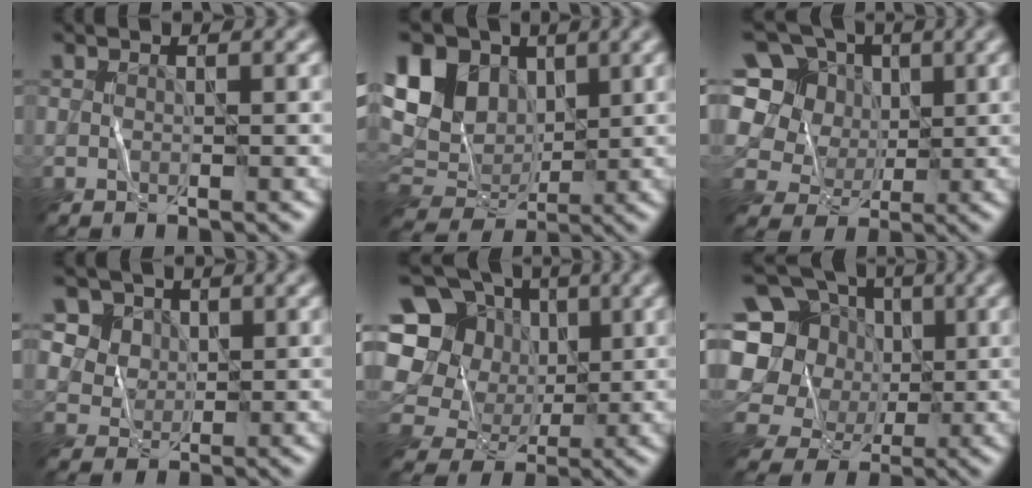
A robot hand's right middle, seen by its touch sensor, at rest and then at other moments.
{"total": 12.3, "force": [3.4, 9.3, 7.3], "torque": [-0.149, 0.033, 0.045]}
{"total": 10.9, "force": [2.9, 9.6, 4.2], "torque": [-0.118, 0.036, 0.042]}
{"total": 5.7, "force": [3.0, 4.5, 2.1], "torque": [-0.049, -0.005, 0.052]}
{"total": 13.9, "force": [0.7, 12.9, 5.2], "torque": [-0.156, 0.027, -0.004]}
{"total": 14.1, "force": [0.3, 13.0, 5.3], "torque": [-0.159, 0.025, -0.011]}